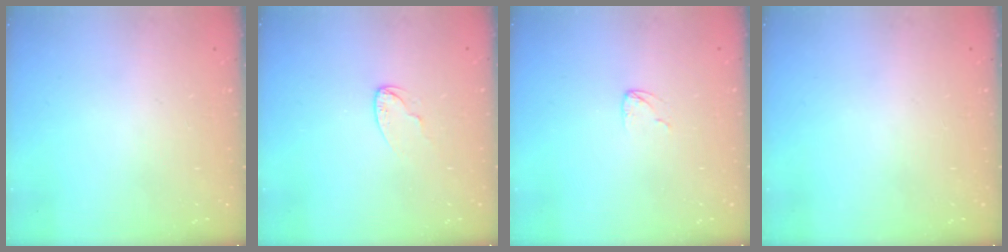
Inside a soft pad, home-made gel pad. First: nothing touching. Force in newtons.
{"total": 3.7, "press": 3.7, "slide": 0.3}
{"total": 3.0, "press": 2.9, "slide": 0.2}
{"total": 0.0}